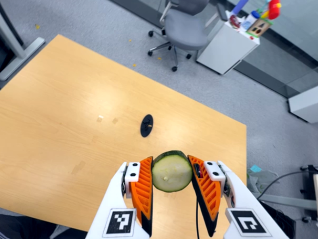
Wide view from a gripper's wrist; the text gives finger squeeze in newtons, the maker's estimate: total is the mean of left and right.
{"total": 11.1, "left": 10.3, "right": 11.8}